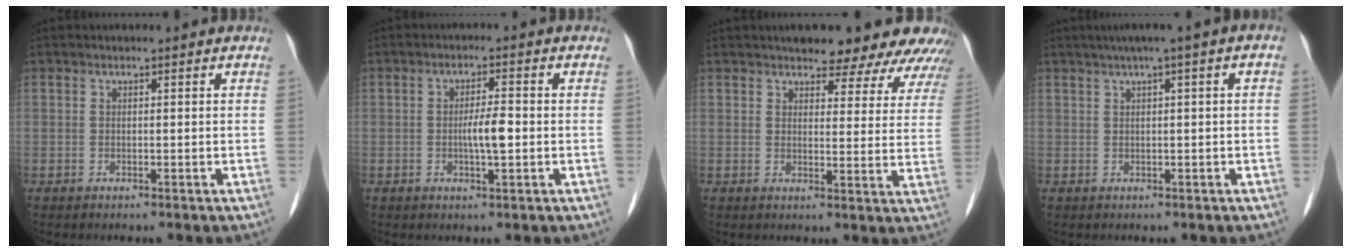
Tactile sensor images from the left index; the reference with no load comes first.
{"total": 3.8, "force": [-0.6, 0.6, 3.7], "torque": [-0.069, -0.002, -0.007]}
{"total": 14.9, "force": [13.1, 4.4, 5.5], "torque": [-0.028, -0.005, 0.131]}
{"total": 4.9, "force": [1.8, 0.3, 4.5], "torque": [-0.070, 0.025, 0.027]}